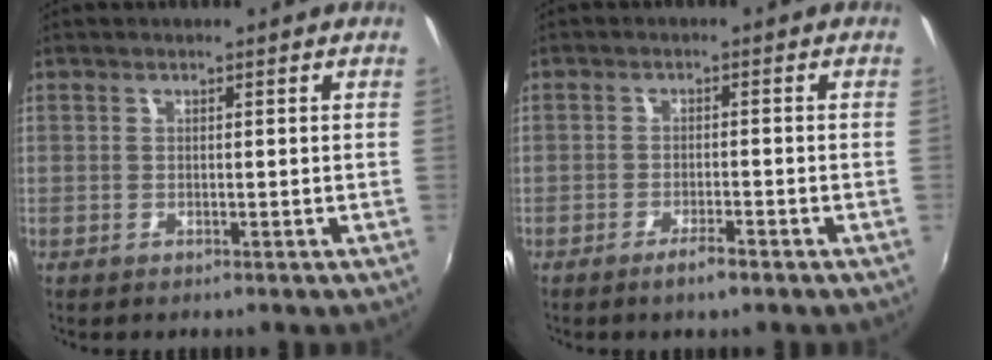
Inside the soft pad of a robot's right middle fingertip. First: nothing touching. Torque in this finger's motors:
{"motor_torque": [0.90, -1.24, 0.12, 0.01]}